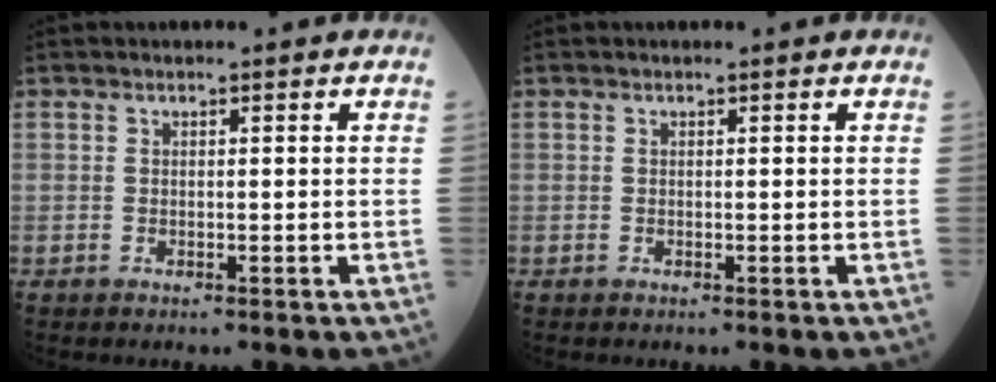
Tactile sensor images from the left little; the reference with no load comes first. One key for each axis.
{"total": 0.0}